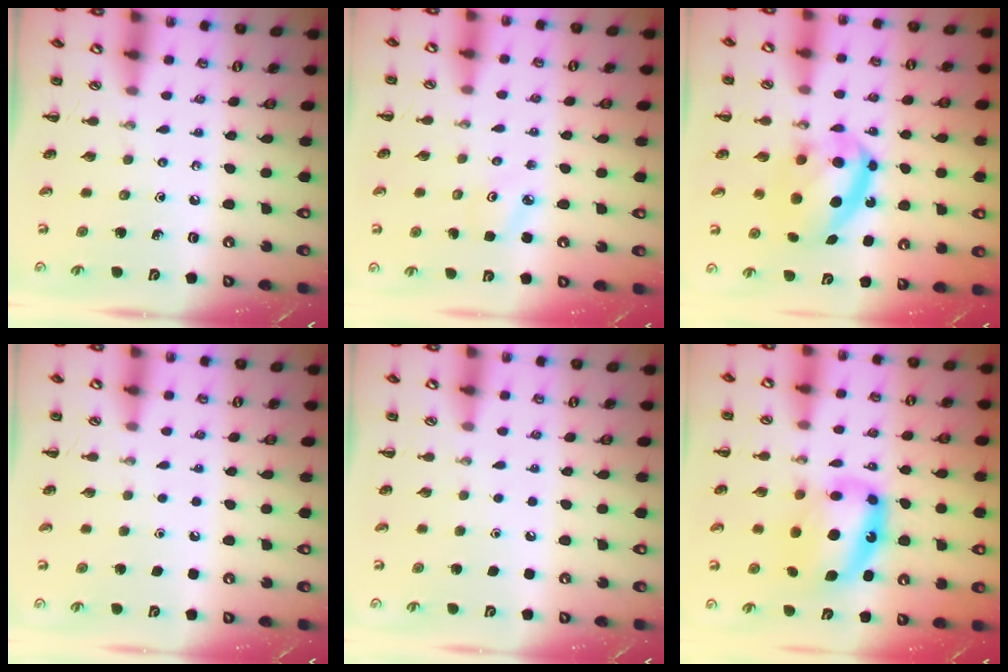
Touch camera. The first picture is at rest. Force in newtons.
{"total": 2.7, "press": 2.6, "slide": 0.8}
{"total": 12.4, "press": 12.1, "slide": 2.8}
{"total": 1.8, "press": 1.7, "slide": 0.1}
{"total": 1.8, "press": 1.7, "slide": 0.1}
{"total": 12.2, "press": 11.8, "slide": 3.1}